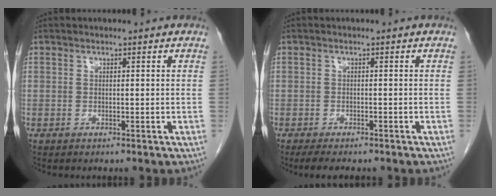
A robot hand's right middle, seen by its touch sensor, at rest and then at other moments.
{"total": 4.5, "force": [-3.7, 1.3, 2.3], "torque": [-0.038, -0.013, -0.050]}